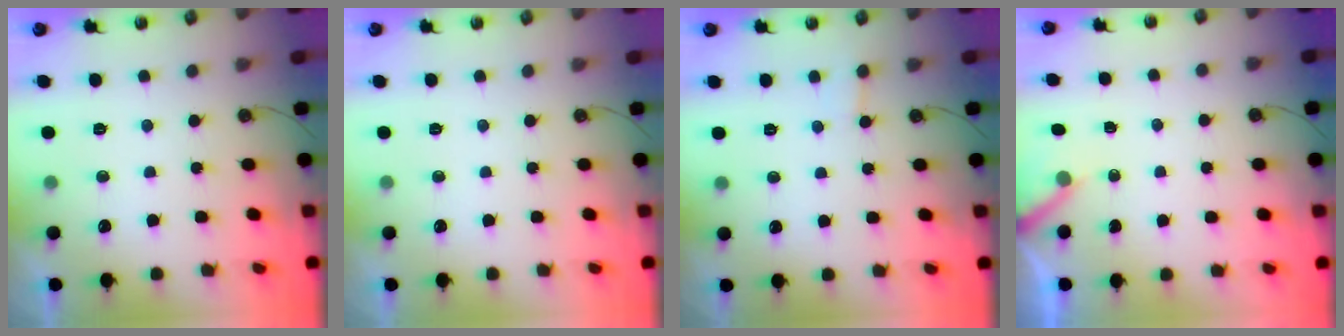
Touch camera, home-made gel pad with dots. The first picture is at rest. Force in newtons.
{"total": 0.0}
{"total": 2.4, "press": 2.4, "slide": 0.3}
{"total": 3.5, "press": 3.5, "slide": 0.2}